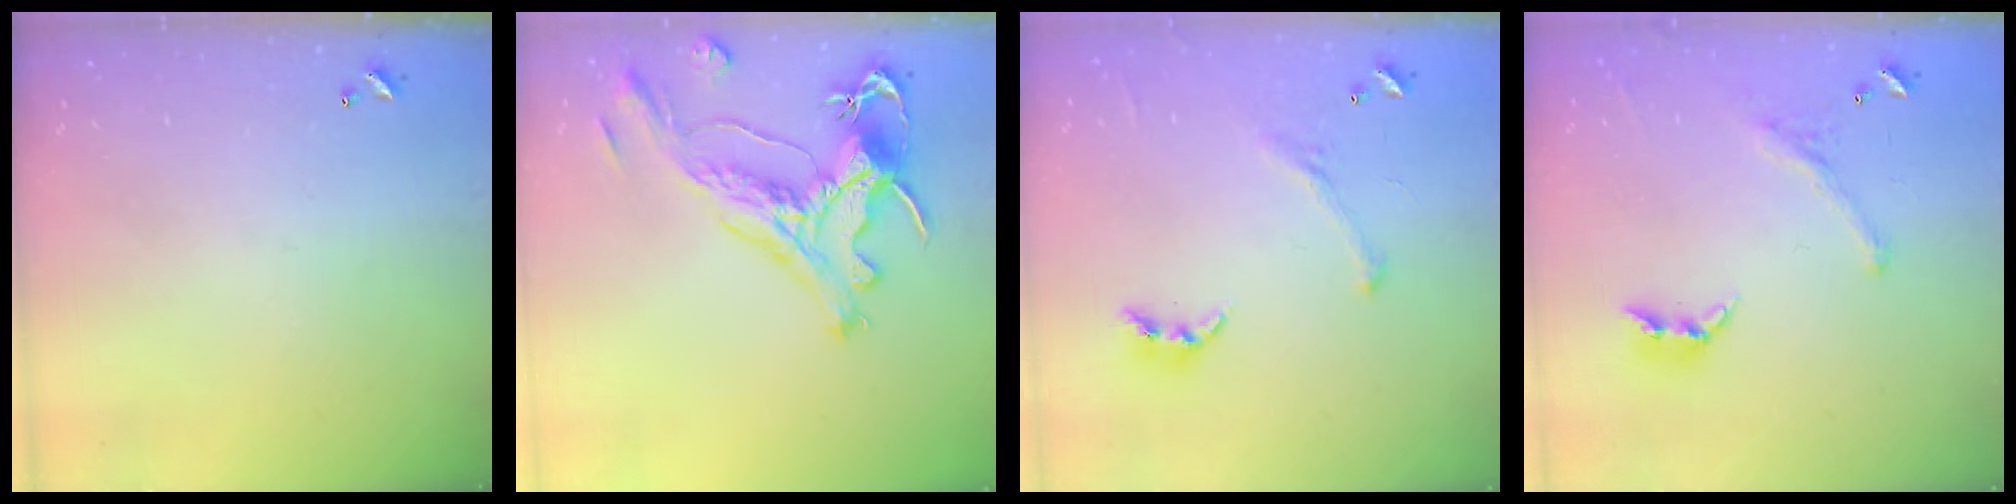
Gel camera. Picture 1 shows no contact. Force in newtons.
{"total": 2.1, "press": 1.6, "slide": 1.3}
{"total": 1.6, "press": 1.4, "slide": 0.8}
{"total": 1.2, "press": 0.5, "slide": 1.1}